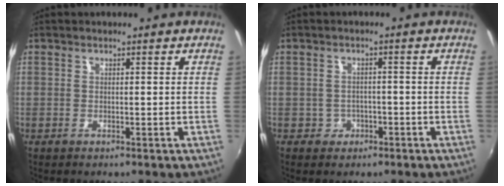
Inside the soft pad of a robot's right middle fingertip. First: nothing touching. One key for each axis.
{"total": 2.9, "fx": -1.3, "fy": 2.6, "fz": 0.3, "tx": -0.012, "ty": 0.005, "tz": -0.018}